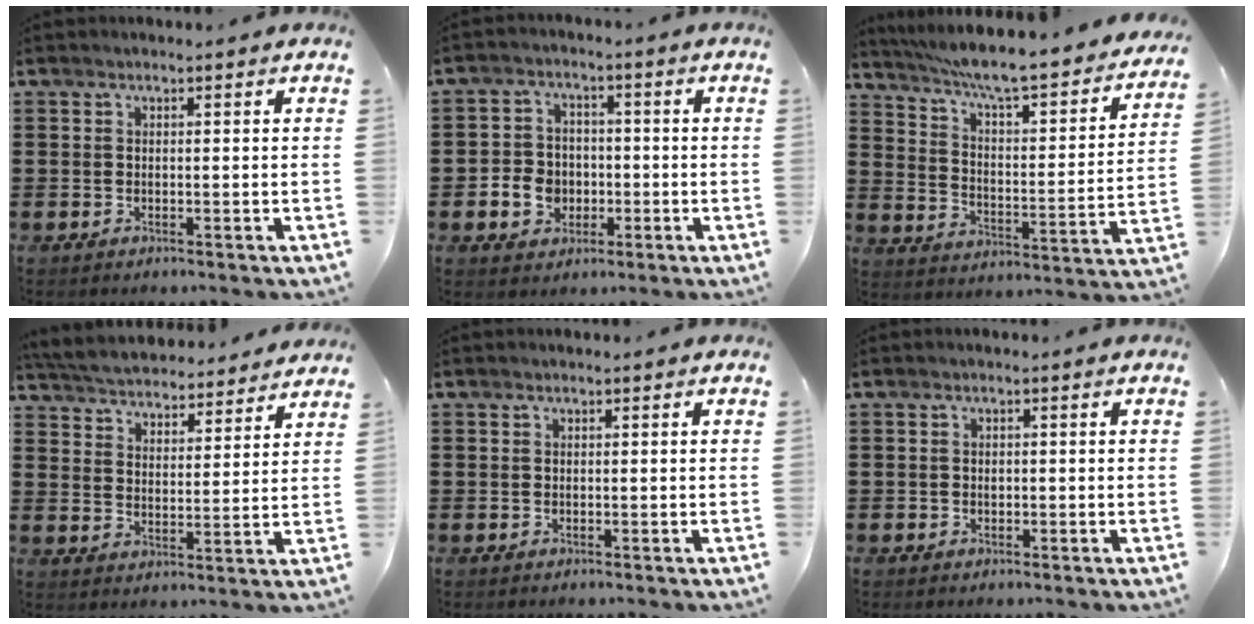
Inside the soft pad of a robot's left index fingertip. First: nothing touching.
{"total": 5.2, "force": [-1.5, 4.1, 2.8], "torque": [-0.071, 0.004, -0.032]}
{"total": 6.4, "force": [5.4, -0.1, 3.3], "torque": [-0.090, -0.048, 0.083]}
{"total": 4.4, "force": [4.4, 0.0, 0.0], "torque": [-0.027, -0.035, 0.073]}
{"total": 0.0}
{"total": 0.6, "force": [0.0, 0.6, 0.3], "torque": [-0.009, 0.003, -0.001]}